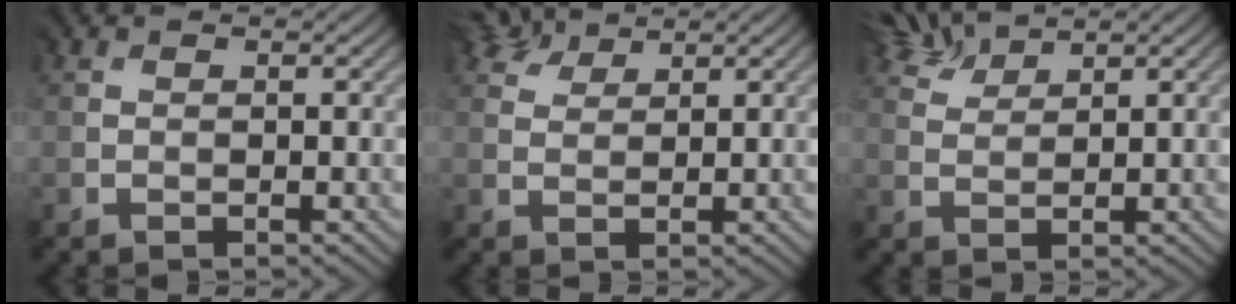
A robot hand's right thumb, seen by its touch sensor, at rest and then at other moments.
{"total": 3.7, "force": [3.3, 1.5, 0.7], "torque": [-0.024, 0.011, 0.064]}
{"total": 3.6, "force": [3.3, 1.1, 0.8], "torque": [-0.028, 0.011, 0.075]}